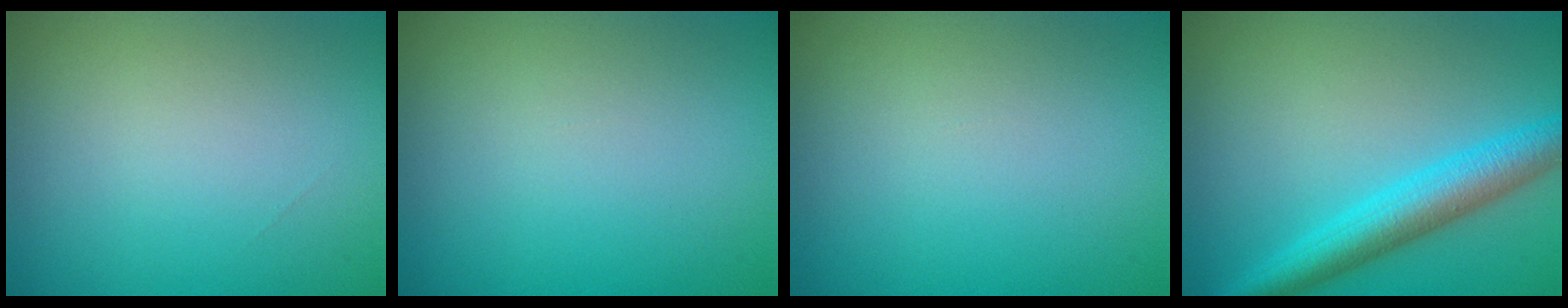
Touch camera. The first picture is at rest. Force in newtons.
{"total": 0.0}
{"total": 0.0}
{"total": 5.2, "press": 5.2, "slide": 0.2}